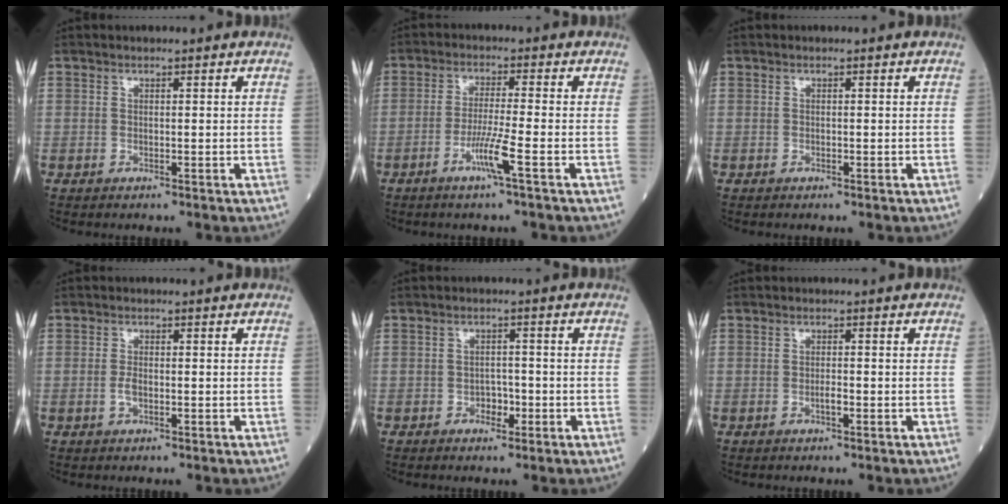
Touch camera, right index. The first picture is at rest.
{"total": 5.0, "force": [-2.4, -0.9, 4.3], "torque": [-0.085, -0.010, -0.051]}
{"total": 0.0}
{"total": 1.6, "force": [-0.5, 0.6, 1.4], "torque": [-0.031, 0.002, -0.009]}
{"total": 2.3, "force": [-1.1, 1.5, 1.3], "torque": [-0.013, 0.008, -0.017]}
{"total": 1.2, "force": [-0.5, 0.2, 1.0], "torque": [-0.018, 0.002, -0.010]}